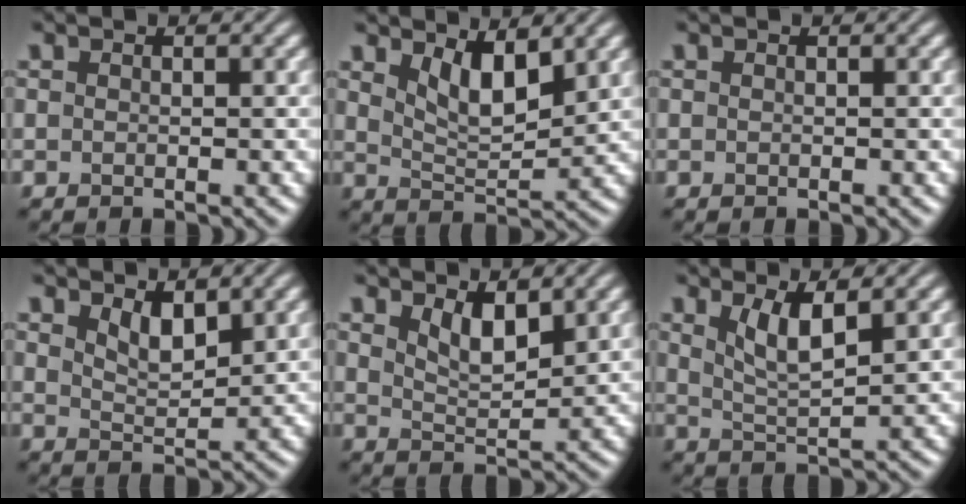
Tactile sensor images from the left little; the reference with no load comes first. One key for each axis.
{"total": 4.2, "fx": 2.3, "fy": 1.7, "fz": 3.2, "tx": -0.063, "ty": -0.010, "tz": 0.041}
{"total": 0.0}
{"total": 2.7, "fx": 1.6, "fy": 1.0, "fz": 1.8, "tx": -0.036, "ty": -0.009, "tz": 0.033}
{"total": 3.1, "fx": 1.8, "fy": 1.2, "fz": 2.2, "tx": -0.045, "ty": -0.009, "tz": 0.036}
{"total": 3.4, "fx": 1.7, "fy": 0.9, "fz": 2.8, "tx": -0.057, "ty": -0.009, "tz": 0.037}